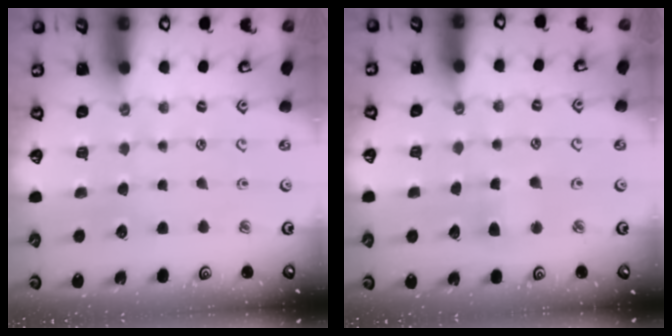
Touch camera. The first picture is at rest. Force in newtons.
{"total": 3.0, "press": 3.0, "slide": 0.4}